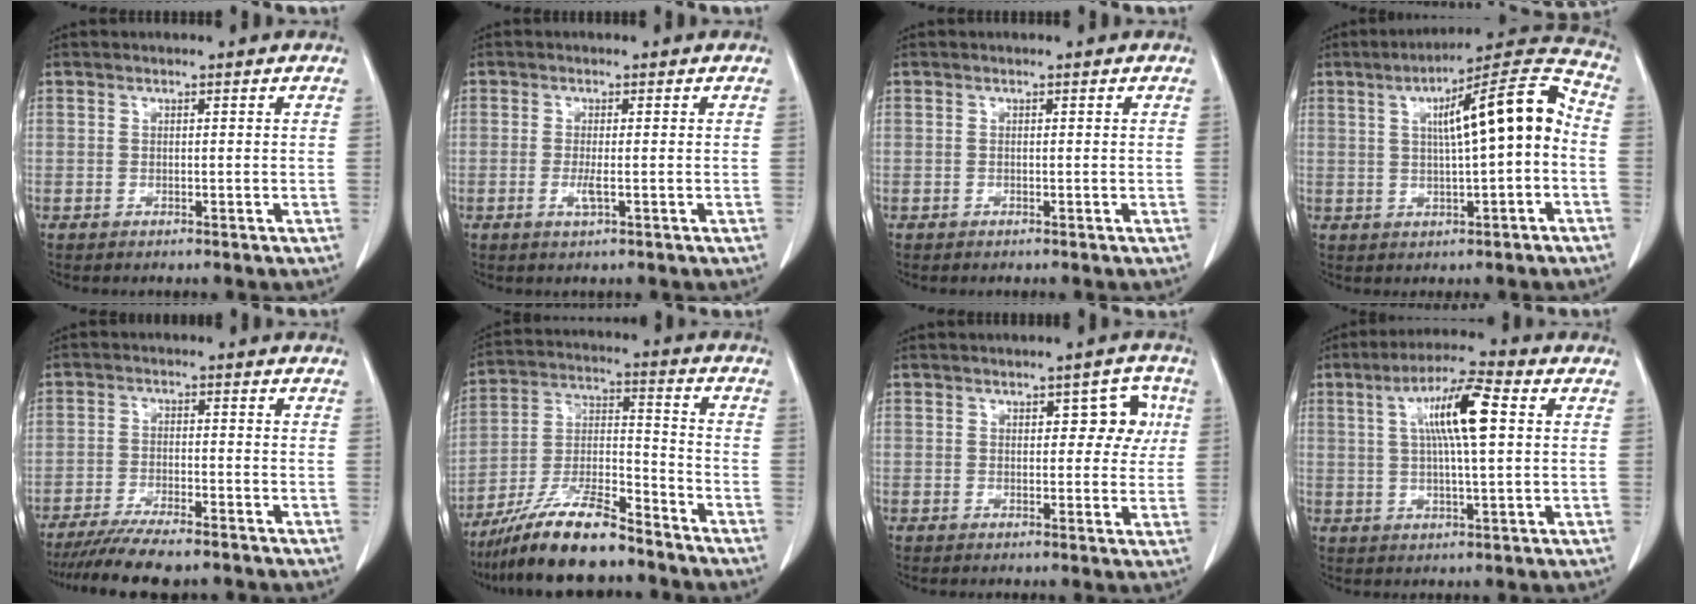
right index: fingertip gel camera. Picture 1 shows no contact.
{"total": 1.9, "force": [-0.5, 0.2, 1.9], "torque": [-0.039, -0.005, -0.010]}
{"total": 0.0}
{"total": 12.6, "force": [0.9, 1.6, 12.5], "torque": [-0.177, 0.036, 0.011]}
{"total": 10.9, "force": [-9.3, 1.4, 5.4], "torque": [-0.081, -0.020, -0.146]}
{"total": 14.2, "force": [-11.6, 2.1, 7.9], "torque": [-0.154, -0.005, -0.211]}
{"total": 5.3, "force": [1.5, 2.7, 4.3], "torque": [-0.041, 0.017, 0.018]}
{"total": 10.1, "force": [2.3, 1.2, 9.8], "torque": [-0.180, 0.014, 0.037]}